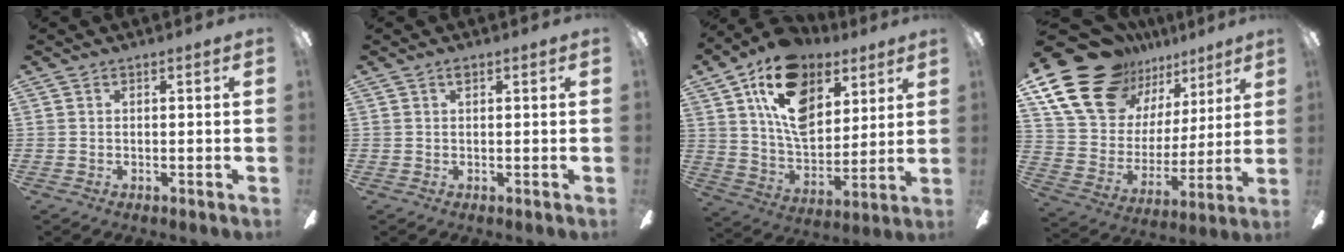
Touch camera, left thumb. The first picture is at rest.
{"total": 0.8, "force": [0.6, 0.4, 0.4], "torque": [-0.002, -0.001, 0.009]}
{"total": 19.3, "force": [10.4, 12.0, 11.0], "torque": [-0.185, -0.039, 0.189]}
{"total": 21.4, "force": [15.0, 12.5, 8.6], "torque": [-0.165, -0.092, 0.286]}